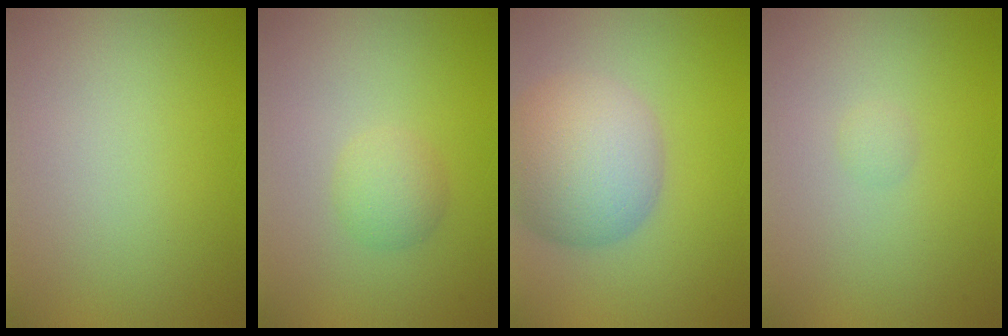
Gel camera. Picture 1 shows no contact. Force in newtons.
{"total": 2.1, "press": 2.1, "slide": 0.1}
{"total": 8.5, "press": 8.4, "slide": 0.5}
{"total": 0.6, "press": 0.6, "slide": 0.0}